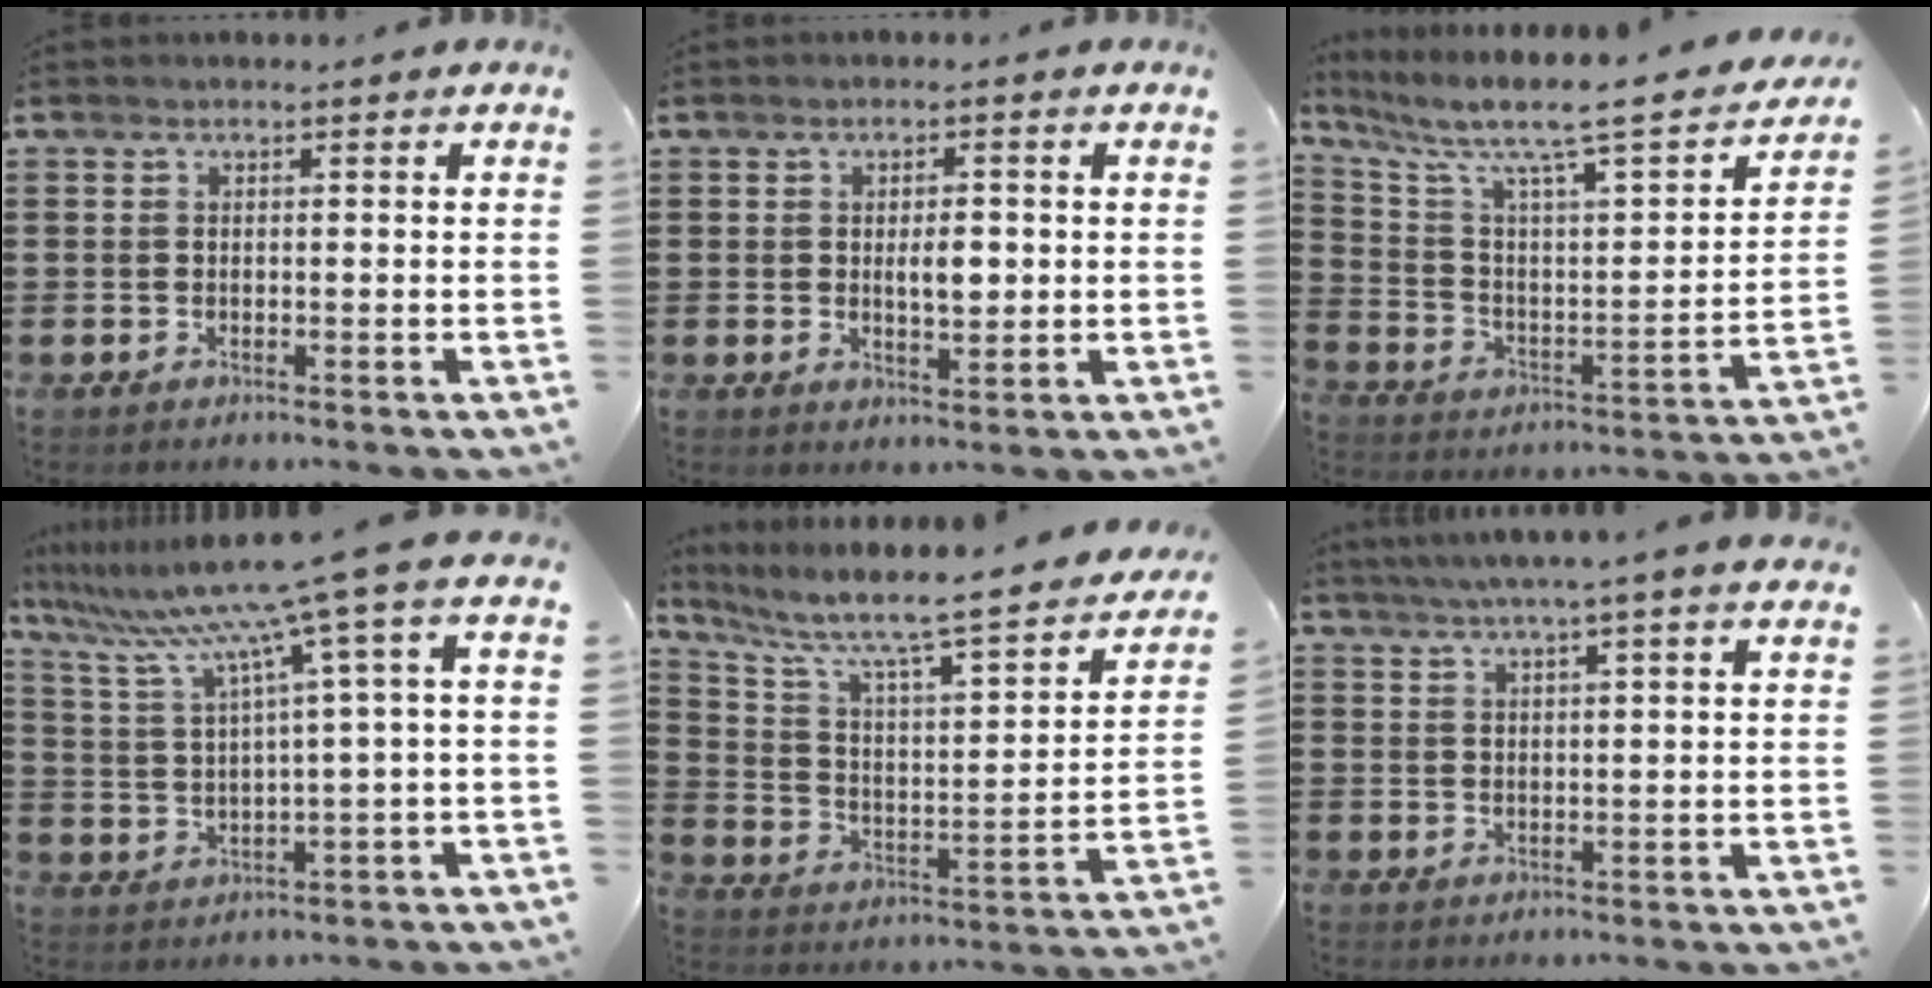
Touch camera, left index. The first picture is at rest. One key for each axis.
{"total": 3.4, "fx": 0.2, "fy": 1.4, "fz": 3.1, "tx": -0.052, "ty": 0.000, "tz": -0.001}
{"total": 7.9, "fx": 6.0, "fy": 0.9, "fz": 5.0, "tx": -0.127, "ty": -0.050, "tz": 0.089}
{"total": 10.5, "fx": 6.5, "fy": -1.4, "fz": 8.1, "tx": -0.188, "ty": -0.043, "tz": 0.096}
{"total": 6.9, "fx": 5.4, "fy": 1.0, "fz": 4.2, "tx": -0.111, "ty": -0.049, "tz": 0.080}
{"total": 4.2, "fx": 3.6, "fy": -0.9, "fz": 2.0, "tx": -0.049, "ty": -0.009, "tz": 0.061}